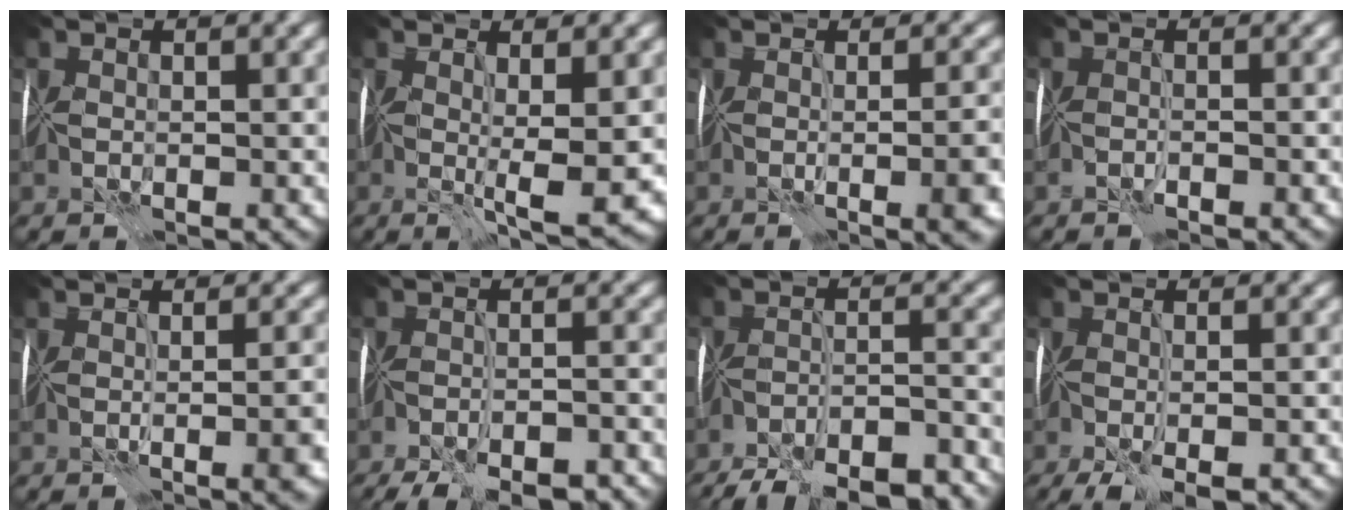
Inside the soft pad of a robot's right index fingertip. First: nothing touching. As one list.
[{"total": 4.7, "force": [0.1, 0.8, 4.6], "torque": [-0.073, -0.010, 0.003]}, {"total": 7.4, "force": [-1.2, 3.0, 6.7], "torque": [-0.042, 0.001, -0.011]}, {"total": 1.0, "force": [-0.9, -0.1, 0.5], "torque": [-0.007, -0.007, -0.020]}, {"total": 6.1, "force": [-1.0, 2.4, 5.5], "torque": [-0.034, 0.000, -0.006]}, {"total": 9.6, "force": [-7.7, 2.9, 4.8], "torque": [-0.064, -0.019, -0.100]}, {"total": 14.3, "force": [-12.4, 4.2, 5.7], "torque": [-0.082, -0.010, -0.154]}, {"total": 6.0, "force": [-3.6, 1.7, 4.5], "torque": [-0.073, -0.022, -0.055]}]